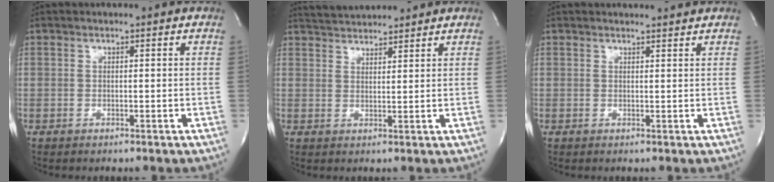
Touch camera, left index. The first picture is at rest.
{"total": 6.2, "force": [6.0, 0.7, 1.3], "torque": [-0.030, 0.028, 0.100]}
{"total": 2.5, "force": [2.5, -0.1, 0.2], "torque": [-0.009, -0.001, 0.028]}